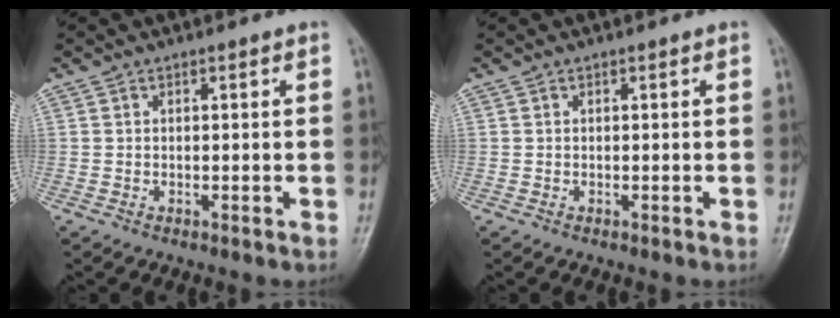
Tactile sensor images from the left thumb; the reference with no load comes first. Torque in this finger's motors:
{"motor_torque": [0.01, 0.00, -0.02, -0.02, 0.00]}